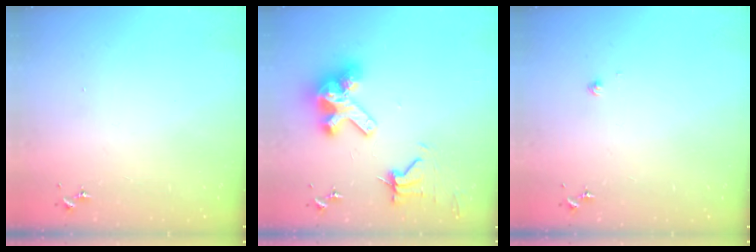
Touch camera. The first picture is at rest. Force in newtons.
{"total": 17.0, "press": 16.9, "slide": 2.1}
{"total": 1.9, "press": 1.9, "slide": 0.1}